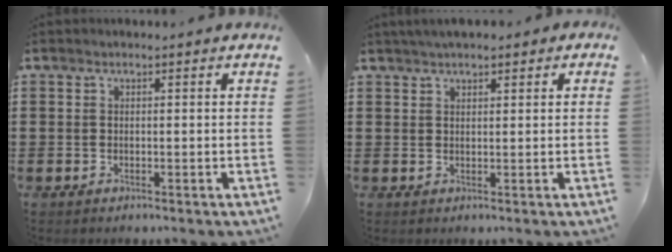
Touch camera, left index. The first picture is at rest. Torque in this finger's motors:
{"motor_torque": [2.14, 0.00, 1.05, 0.21]}